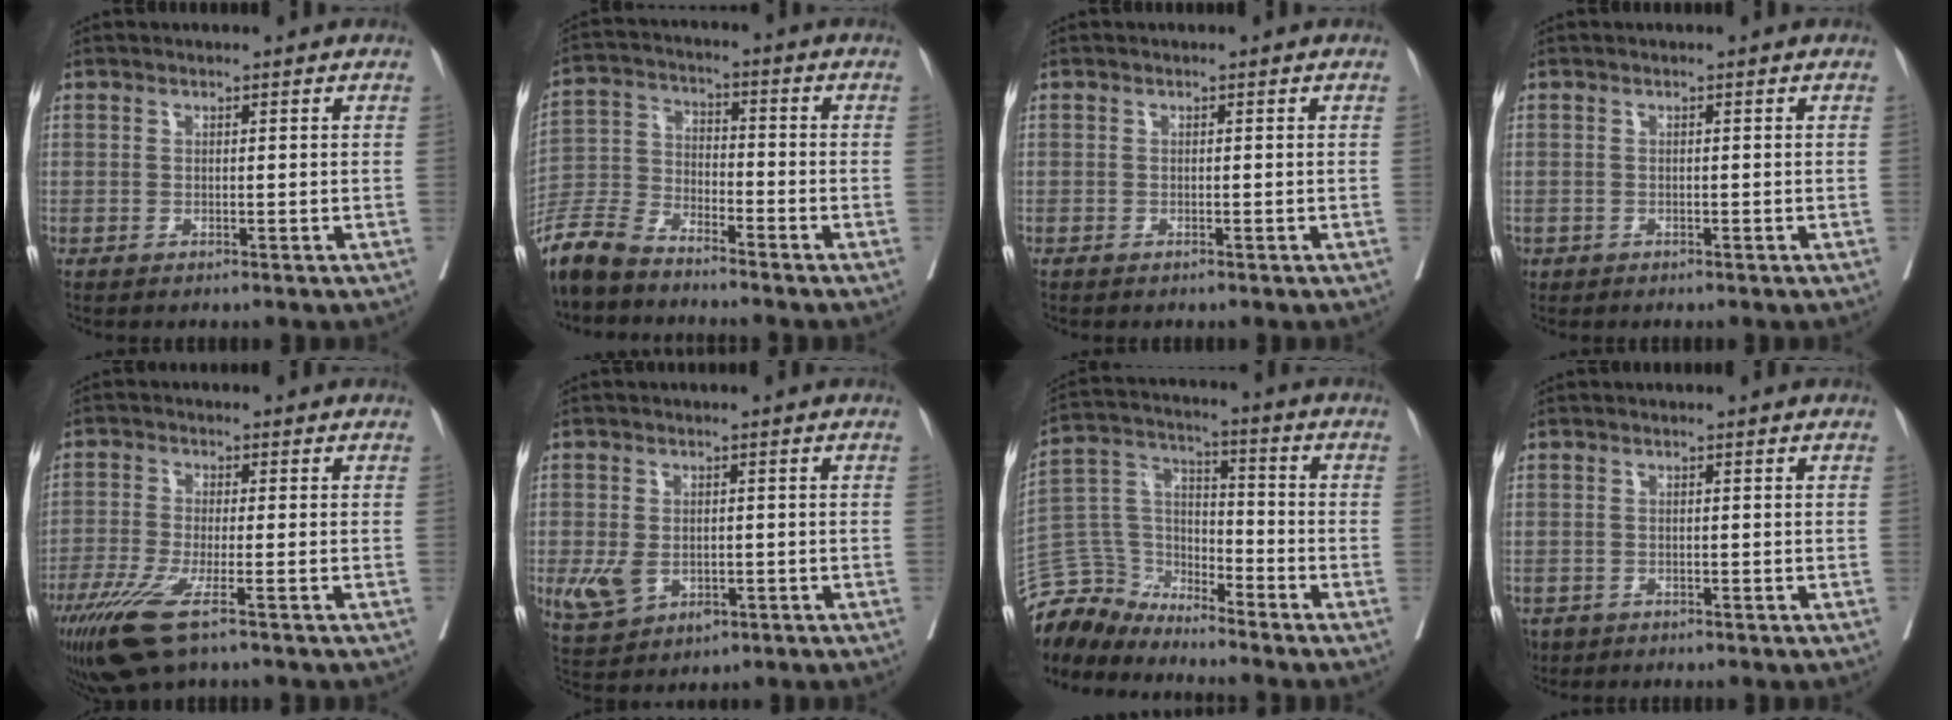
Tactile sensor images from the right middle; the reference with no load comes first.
{"total": 9.3, "force": [-8.5, 2.3, 3.2], "torque": [-0.069, -0.013, -0.172]}
{"total": 0.0}
{"total": 0.6, "force": [-0.4, 0.5, 0.1], "torque": [-0.007, 0.002, -0.005]}
{"total": 9.5, "force": [-5.9, 1.3, 7.3], "torque": [-0.137, -0.027, -0.103]}
{"total": 6.4, "force": [-1.7, 4.4, 4.3], "torque": [-0.086, -0.001, -0.012]}
{"total": 9.0, "force": [-8.8, 2.1, -0.5], "torque": [0.008, 0.041, -0.177]}
{"total": 2.6, "force": [-1.9, 1.7, 0.5], "torque": [-0.012, -0.001, -0.031]}